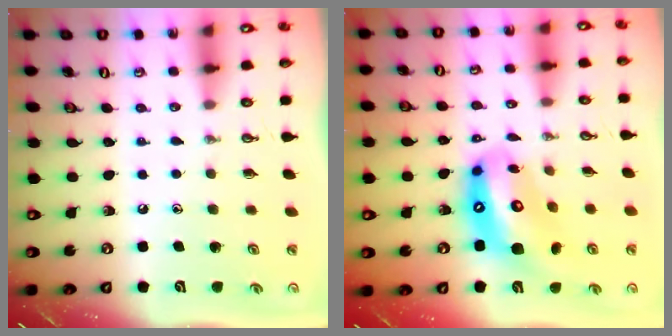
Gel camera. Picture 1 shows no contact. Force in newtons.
{"total": 16.6, "press": 16.6, "slide": 1.7}